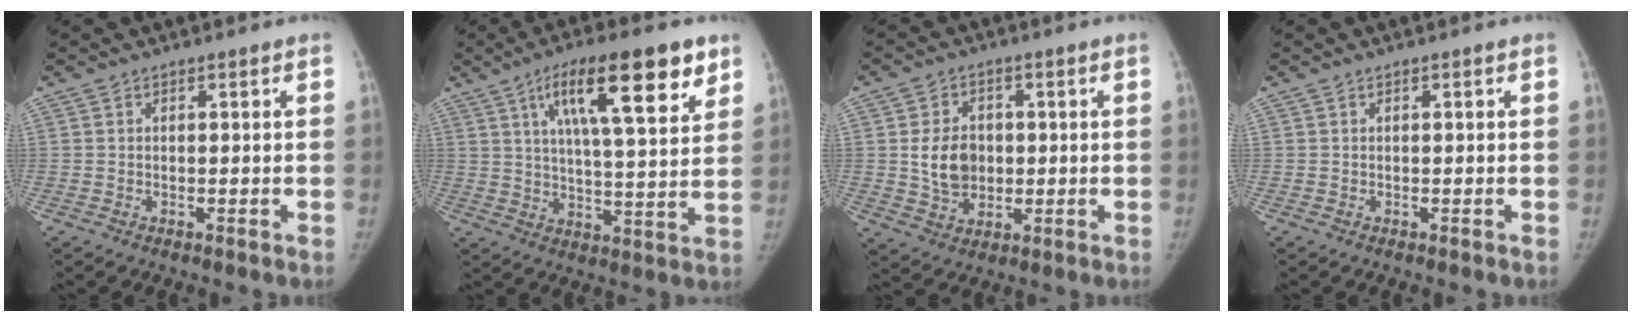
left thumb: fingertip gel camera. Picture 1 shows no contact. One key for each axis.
{"total": 18.3, "fx": 9.5, "fy": 5.0, "fz": 14.7, "tx": -0.205, "ty": -0.022, "tz": 0.152}
{"total": 8.3, "fx": 0.5, "fy": 6.6, "fz": 5.0, "tx": -0.059, "ty": -0.005, "tz": 0.014}
{"total": 0.0}